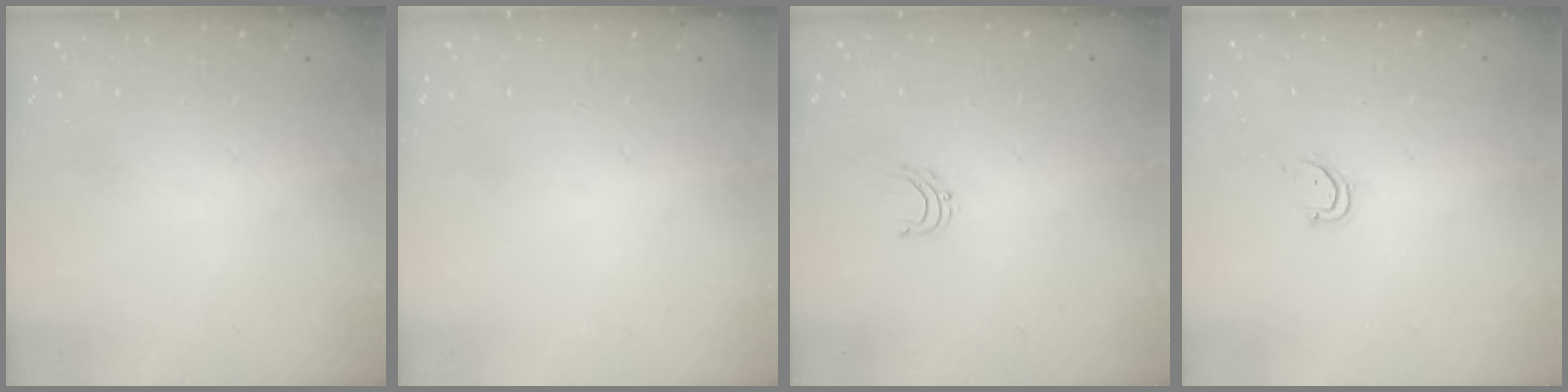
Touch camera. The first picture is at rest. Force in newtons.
{"total": 0.0}
{"total": 3.7, "press": 3.7, "slide": 0.3}
{"total": 2.6, "press": 2.6, "slide": 0.2}